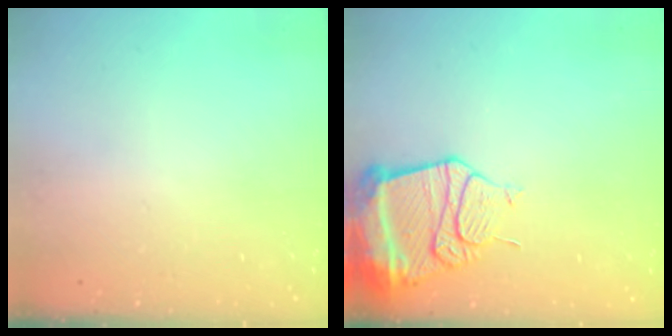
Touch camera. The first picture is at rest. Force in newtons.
{"total": 14.5, "press": 14.4, "slide": 1.7}